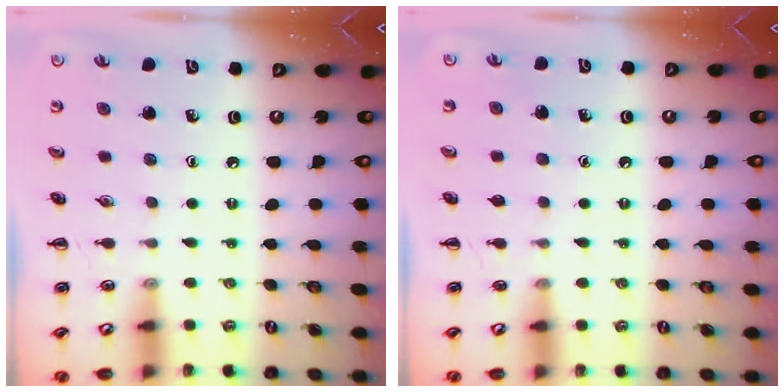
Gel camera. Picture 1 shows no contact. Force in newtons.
{"total": 0.6, "press": 0.6, "slide": 0.0}